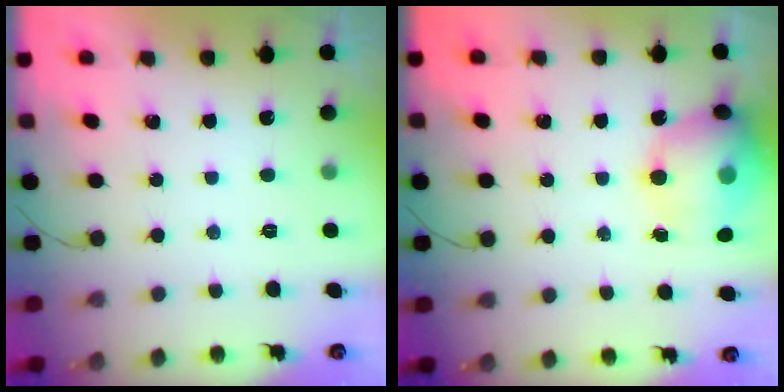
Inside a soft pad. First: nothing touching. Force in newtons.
{"total": 17.2, "press": 16.9, "slide": 3.3}